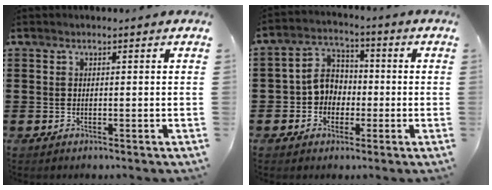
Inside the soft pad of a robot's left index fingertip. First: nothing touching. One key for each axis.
{"total": 5.7, "fx": -1.1, "fy": 5.0, "fz": 2.6, "tx": -0.069, "ty": 0.016, "tz": -0.024}